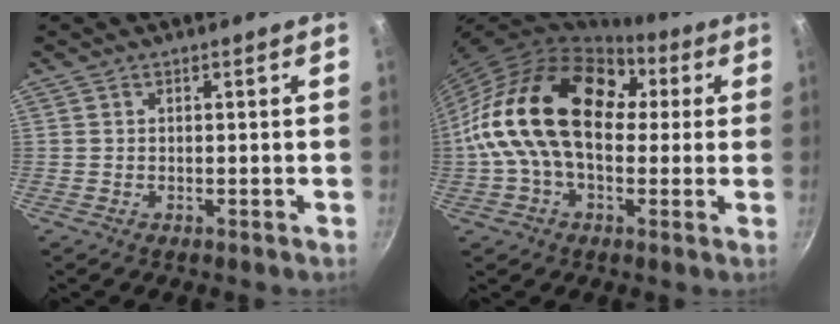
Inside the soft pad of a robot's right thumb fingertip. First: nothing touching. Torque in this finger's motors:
{"motor_torque": [-1.46, 2.52, 2.52, -0.24, 0.68]}